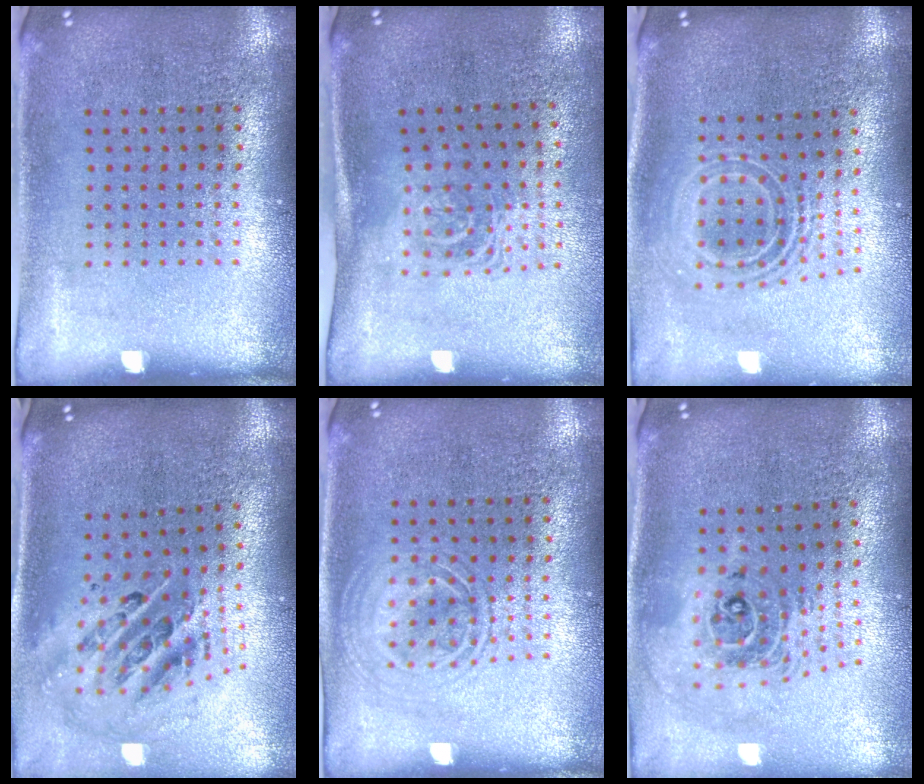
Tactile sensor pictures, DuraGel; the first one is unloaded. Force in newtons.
{"total": 1.6, "press": 1.2, "slide": 1.1}
{"total": 2.1, "press": 1.5, "slide": 1.4}
{"total": 1.9, "press": 1.5, "slide": 1.2}
{"total": 1.3, "press": 1.3, "slide": 0.2}
{"total": 2.3, "press": 1.8, "slide": 1.5}